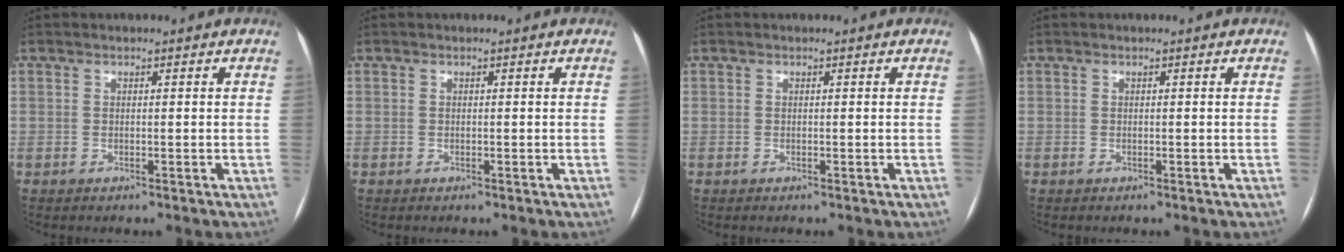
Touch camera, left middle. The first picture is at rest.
{"total": 0.0}
{"total": 0.0}
{"total": 0.0}